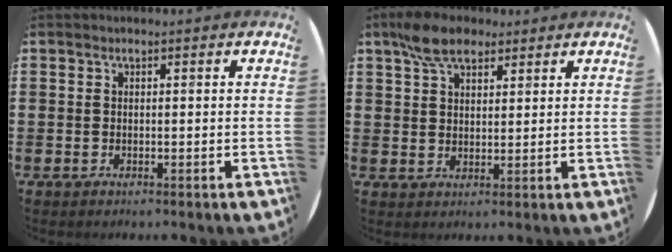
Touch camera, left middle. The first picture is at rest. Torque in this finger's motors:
{"motor_torque": [0.59, -0.47, -0.03, -0.05]}